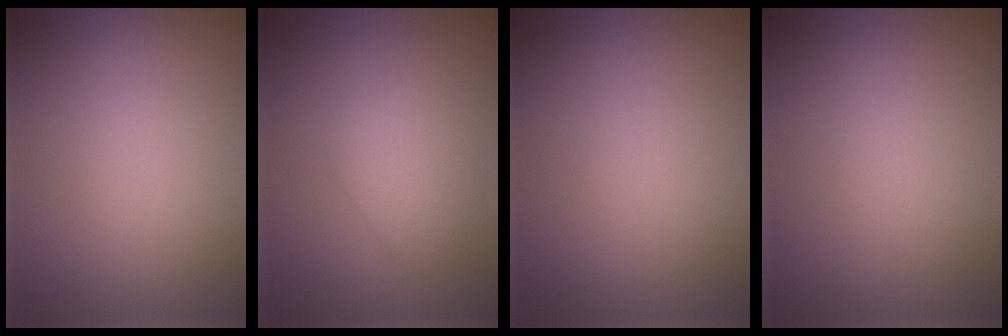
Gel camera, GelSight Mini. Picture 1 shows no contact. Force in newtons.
{"total": 2.1, "press": 2.1, "slide": 0.0}
{"total": 0.0}
{"total": 0.0}